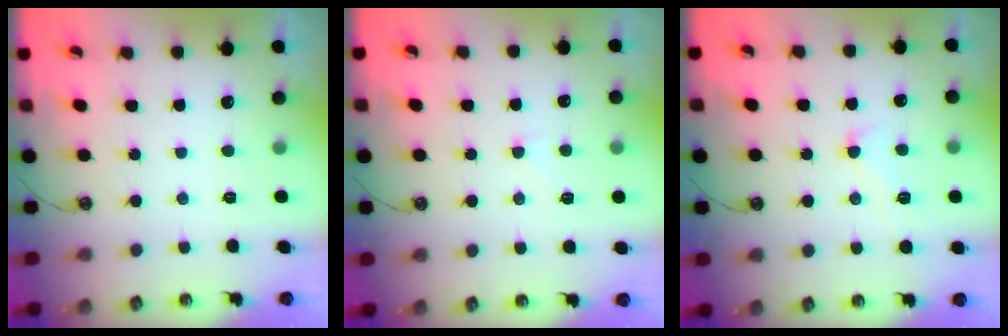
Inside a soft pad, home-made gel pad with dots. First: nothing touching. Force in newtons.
{"total": 2.2, "press": 2.2, "slide": 0.5}
{"total": 1.1, "press": 0.7, "slide": 0.9}